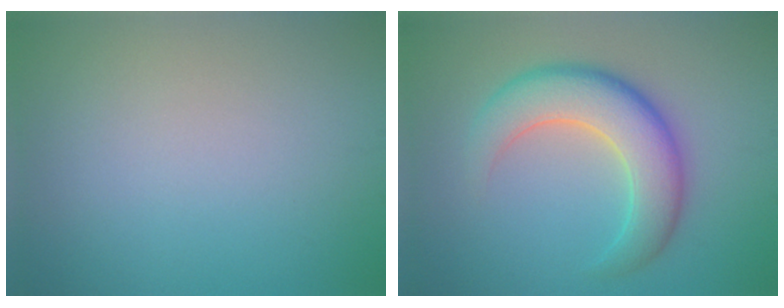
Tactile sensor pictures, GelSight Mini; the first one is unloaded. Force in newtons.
{"total": 7.0, "press": 6.9, "slide": 0.5}